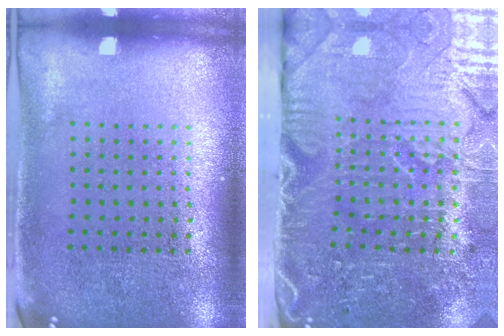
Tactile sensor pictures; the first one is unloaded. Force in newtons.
{"total": 5.3, "press": 4.4, "slide": 2.9}